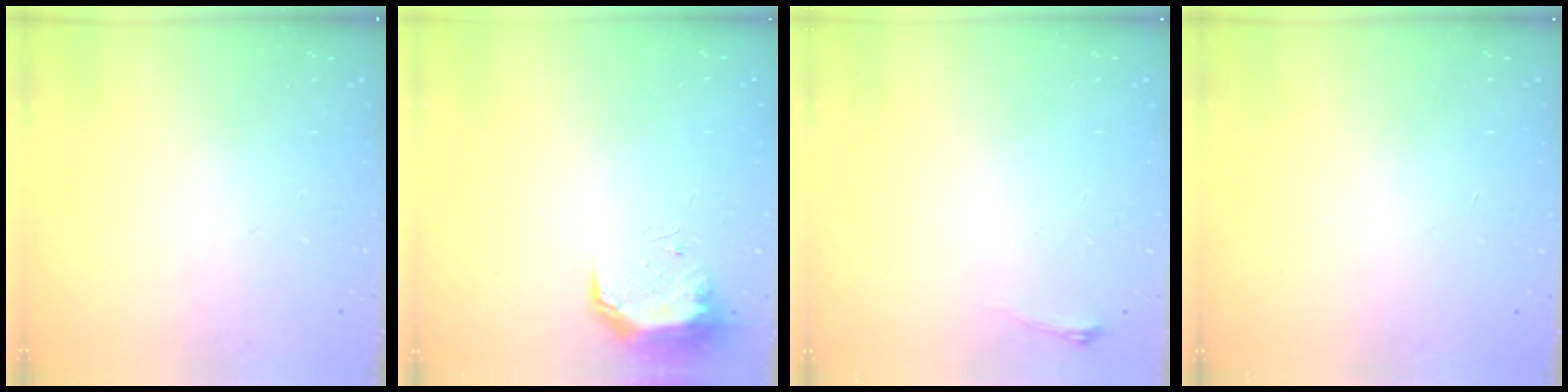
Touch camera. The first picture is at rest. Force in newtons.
{"total": 8.9, "press": 8.8, "slide": 1.1}
{"total": 3.1, "press": 3.0, "slide": 0.9}
{"total": 0.0}